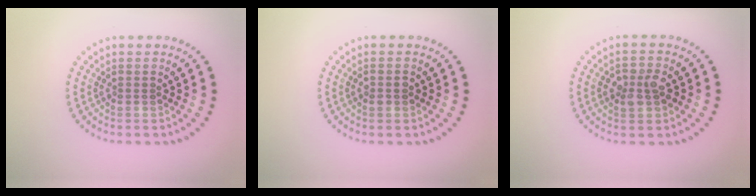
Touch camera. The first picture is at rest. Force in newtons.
{"total": 1.2, "press": 1.2, "slide": 0.1}
{"total": 2.4, "press": 2.4, "slide": 0.2}